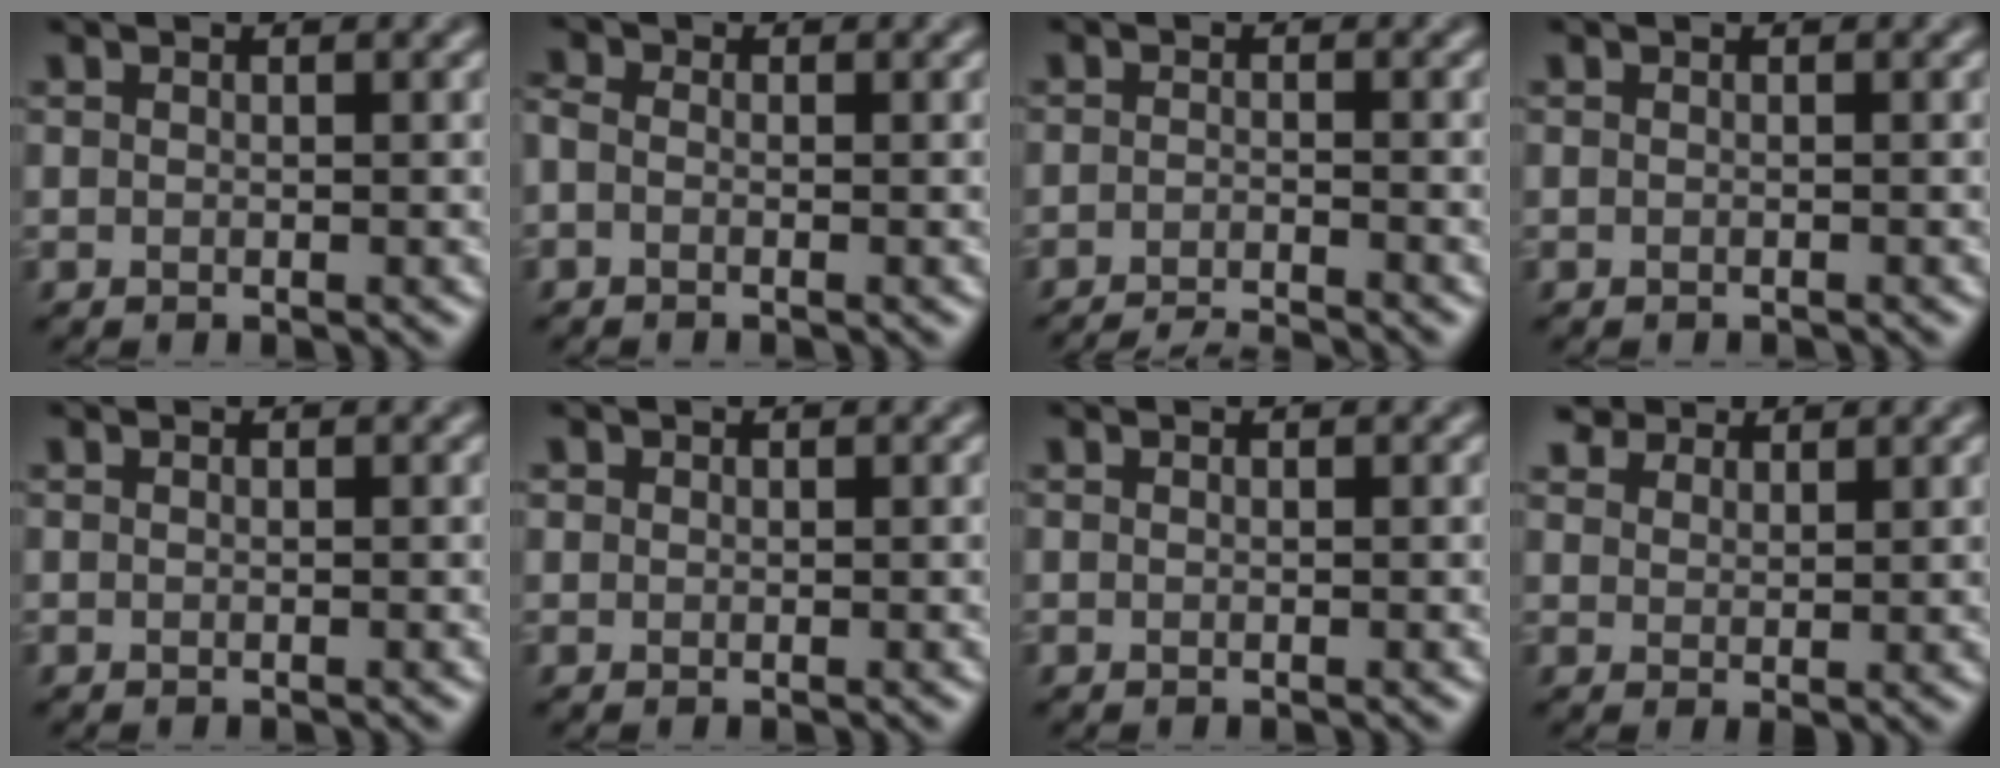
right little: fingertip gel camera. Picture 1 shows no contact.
{"total": 1.4, "force": [-0.4, 1.0, 0.9], "torque": [-0.019, 0.000, -0.018]}
{"total": 4.5, "force": [-4.2, 0.6, 1.5], "torque": [-0.024, -0.011, -0.068]}
{"total": 0.7, "force": [-0.7, 0.0, 0.1], "torque": [0.002, -0.002, -0.012]}
{"total": 0.0}
{"total": 0.5, "force": [0.2, 0.5, 0.0], "torque": [0.005, 0.000, 0.003]}
{"total": 0.0}
{"total": 3.5, "force": [2.9, 1.6, 1.1], "torque": [-0.028, -0.006, 0.061]}